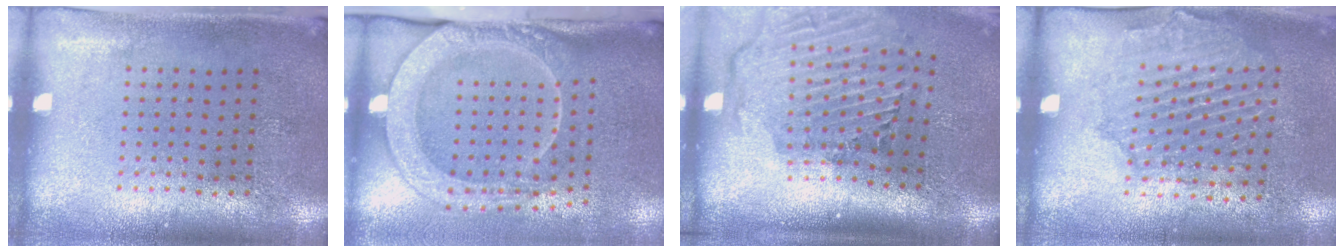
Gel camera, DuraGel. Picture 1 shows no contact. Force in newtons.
{"total": 2.8, "press": 2.1, "slide": 1.8}
{"total": 3.0, "press": 2.1, "slide": 2.1}
{"total": 1.6, "press": 1.6, "slide": 0.4}